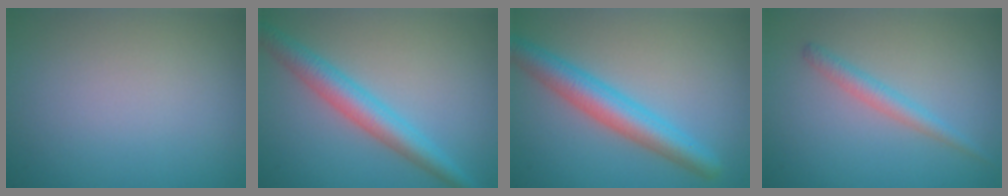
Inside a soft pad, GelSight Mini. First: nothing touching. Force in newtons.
{"total": 3.9, "press": 3.9, "slide": 0.1}
{"total": 4.5, "press": 4.5, "slide": 0.0}
{"total": 1.7, "press": 1.7, "slide": 0.1}